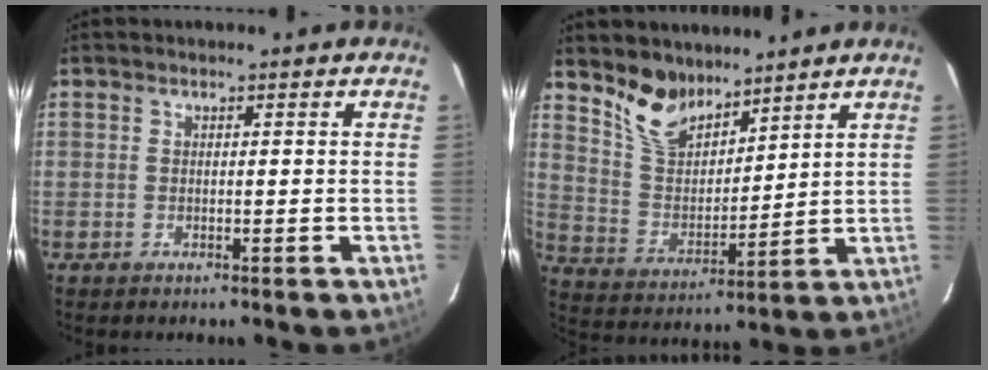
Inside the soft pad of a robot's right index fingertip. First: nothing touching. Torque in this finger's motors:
{"motor_torque": [0.00, 0.49, 0.20, 0.07]}